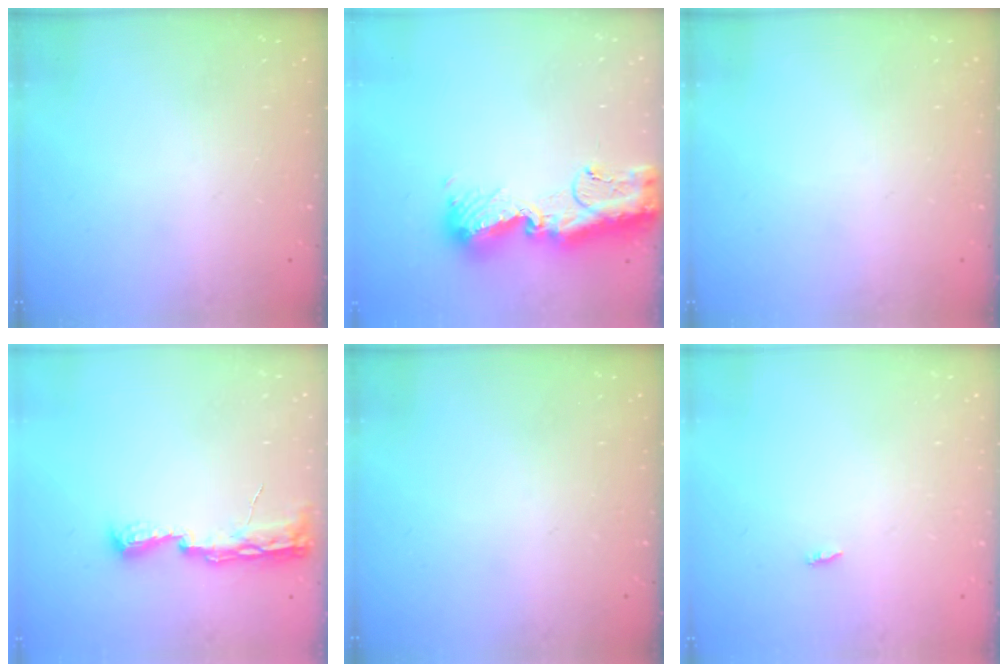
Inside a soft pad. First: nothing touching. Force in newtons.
{"total": 15.0, "press": 14.9, "slide": 1.7}
{"total": 0.0}
{"total": 8.5, "press": 8.5, "slide": 1.2}
{"total": 0.0}
{"total": 1.8, "press": 1.8, "slide": 0.2}